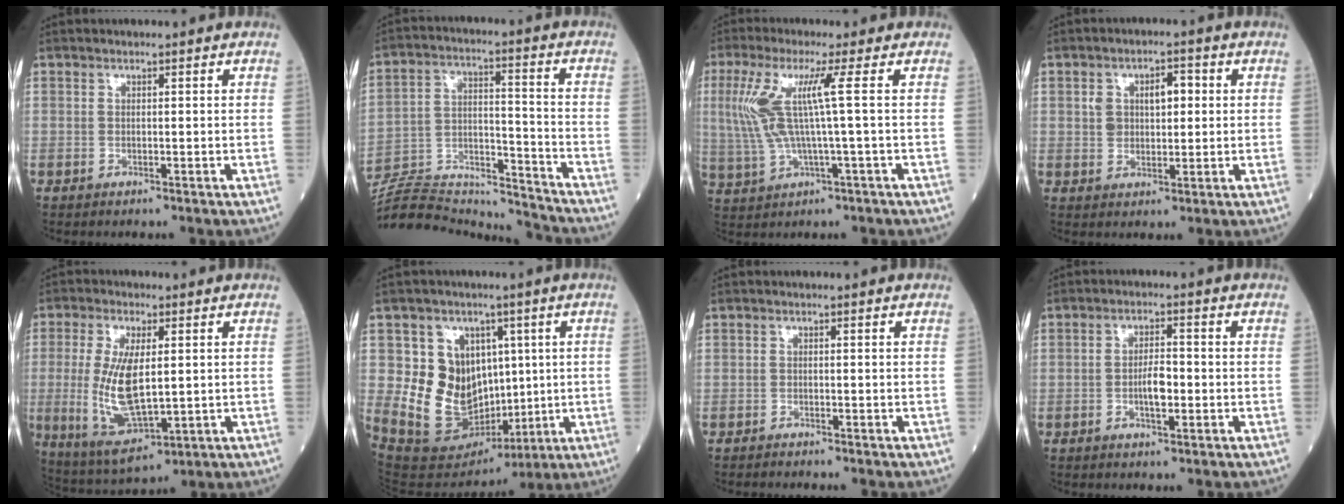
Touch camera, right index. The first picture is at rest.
{"total": 19.3, "force": [-18.9, 1.8, 3.5], "torque": [-0.081, 0.024, -0.303]}
{"total": 8.6, "force": [1.5, -0.3, 8.4], "torque": [-0.202, 0.009, 0.036]}
{"total": 5.8, "force": [1.4, 3.4, 4.5], "torque": [-0.070, 0.015, 0.028]}
{"total": 11.9, "force": [0.0, 4.1, 11.2], "torque": [-0.237, -0.015, 0.013]}
{"total": 13.8, "force": [1.9, 11.4, 7.7], "torque": [-0.151, 0.029, 0.066]}
{"total": 0.9, "force": [-0.9, -0.1, 0.2], "torque": [-0.004, -0.001, -0.014]}
{"total": 3.9, "force": [-0.8, 1.2, 3.7], "torque": [-0.066, 0.002, -0.015]}